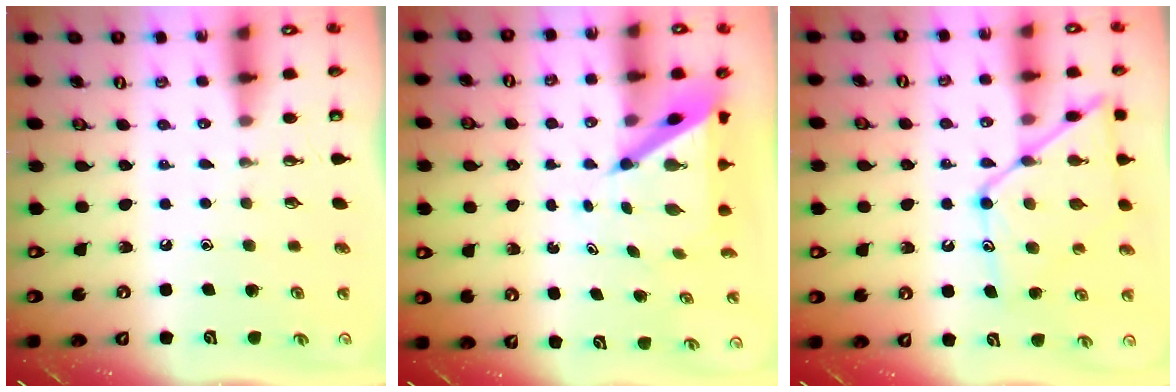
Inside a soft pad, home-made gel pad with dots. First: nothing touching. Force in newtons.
{"total": 6.6, "press": 6.5, "slide": 0.6}
{"total": 15.2, "press": 15.1, "slide": 1.3}